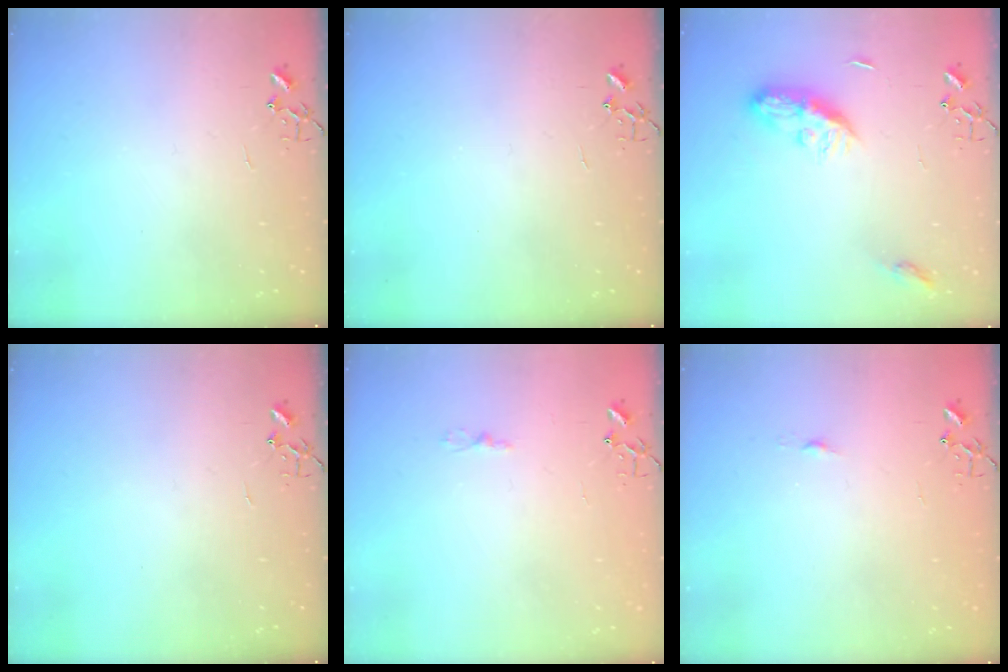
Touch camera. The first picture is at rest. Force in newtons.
{"total": 0.0}
{"total": 9.4, "press": 9.4, "slide": 0.1}
{"total": 0.0}
{"total": 2.4, "press": 2.4, "slide": 0.3}
{"total": 3.4, "press": 3.4, "slide": 0.4}